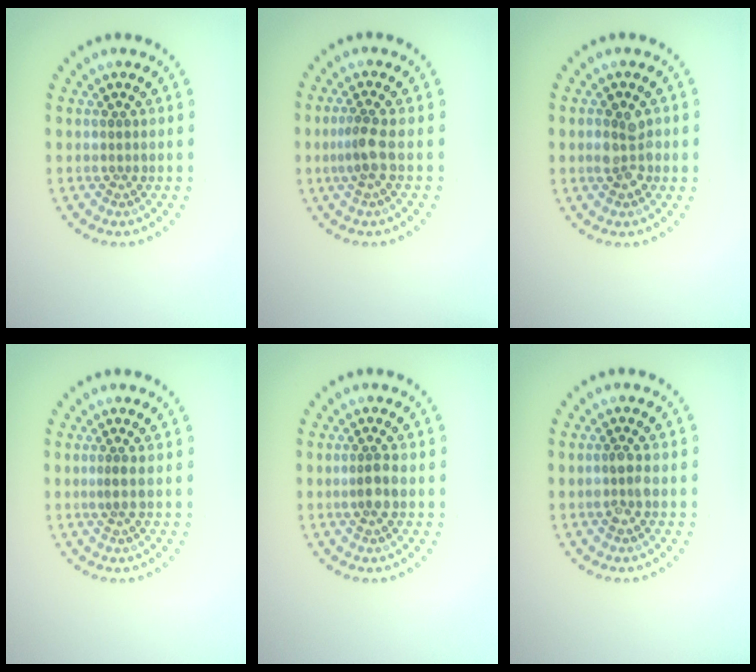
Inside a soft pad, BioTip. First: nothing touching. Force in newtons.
{"total": 2.1, "press": 1.6, "slide": 1.4}
{"total": 2.4, "press": 2.4, "slide": 0.1}
{"total": 0.8, "press": 0.5, "slide": 0.6}
{"total": 1.9, "press": 1.7, "slide": 0.8}
{"total": 1.8, "press": 1.8, "slide": 0.3}